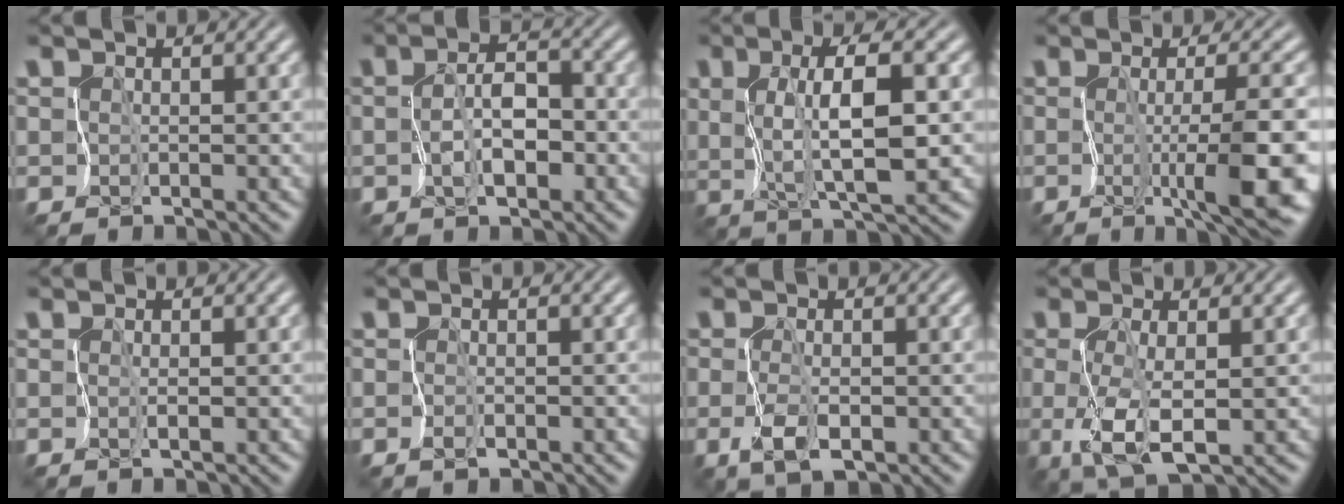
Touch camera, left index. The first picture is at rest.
{"total": 3.7, "force": [-1.2, 1.9, 2.9], "torque": [-0.054, -0.001, -0.022]}
{"total": 5.8, "force": [0.7, 1.8, 5.4], "torque": [-0.106, -0.002, 0.016]}
{"total": 6.8, "force": [-1.9, 0.5, 6.6], "torque": [-0.105, -0.009, -0.028]}
{"total": 0.6, "force": [0.0, 0.2, 0.5], "torque": [-0.010, -0.001, 0.002]}
{"total": 0.7, "force": [-0.4, 0.4, 0.5], "torque": [-0.010, -0.005, -0.007]}
{"total": 2.5, "force": [-0.9, 1.0, 2.1], "torque": [-0.046, -0.008, -0.015]}
{"total": 4.1, "force": [-0.5, 1.3, 3.9], "torque": [-0.086, -0.007, -0.006]}